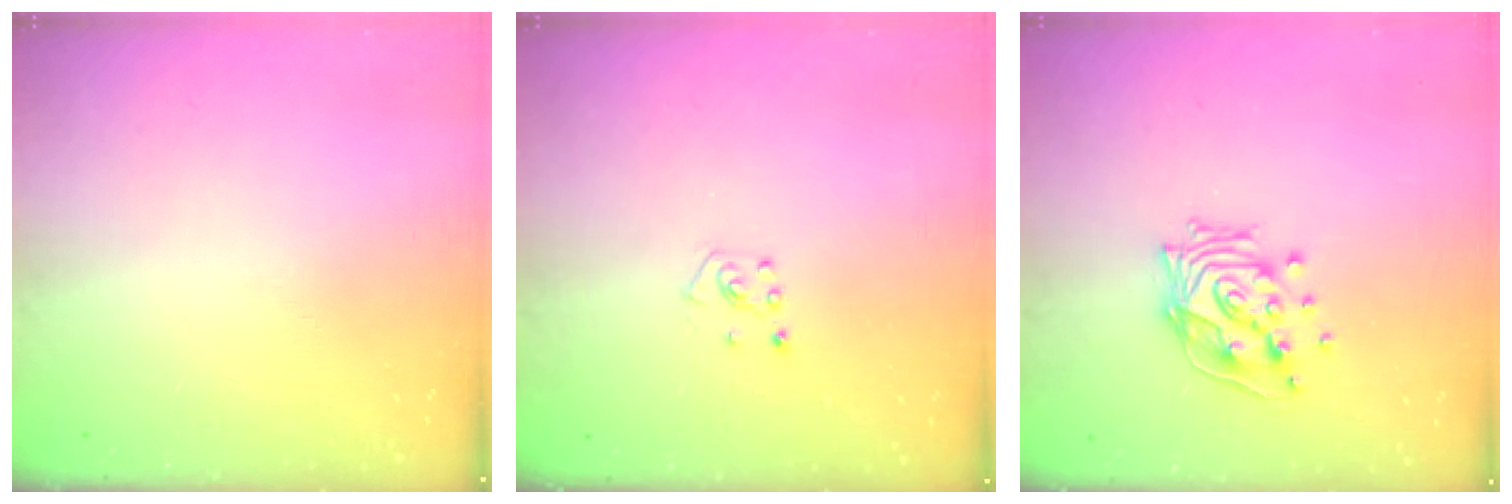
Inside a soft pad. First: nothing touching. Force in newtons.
{"total": 3.6, "press": 3.6, "slide": 0.4}
{"total": 13.4, "press": 13.4, "slide": 1.6}